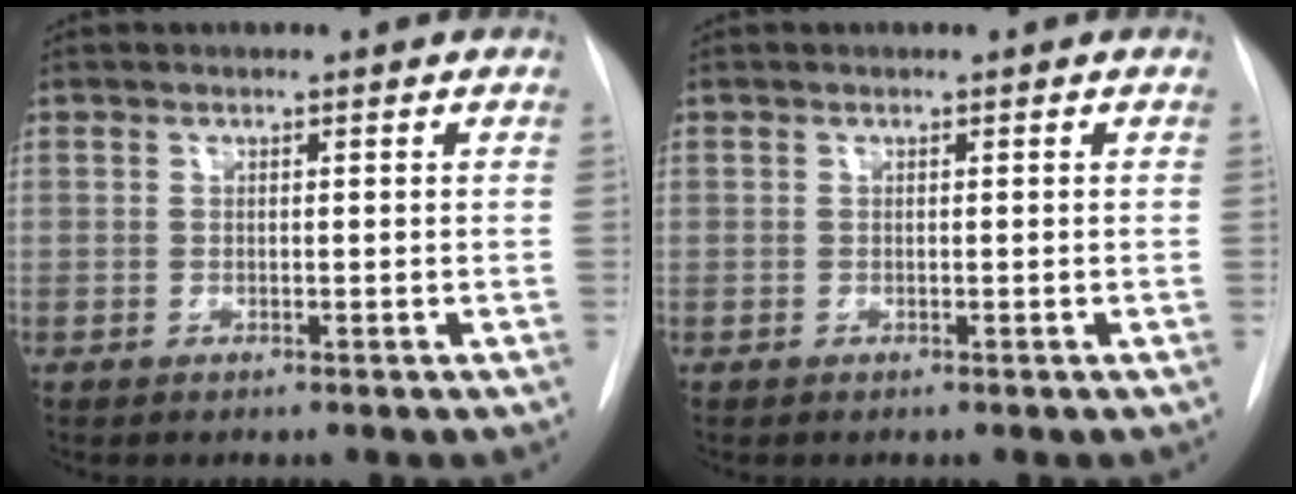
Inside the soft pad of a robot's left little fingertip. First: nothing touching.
{"total": 0.0}